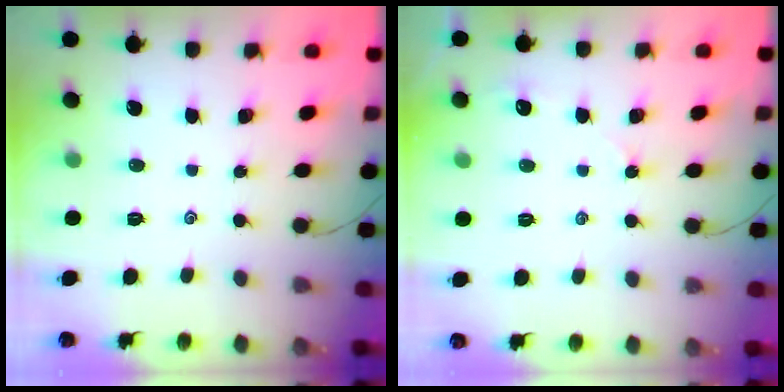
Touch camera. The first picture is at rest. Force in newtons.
{"total": 2.9, "press": 2.8, "slide": 0.3}